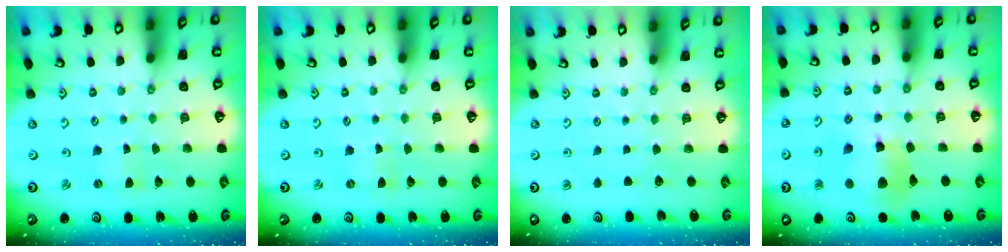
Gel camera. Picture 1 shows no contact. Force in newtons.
{"total": 0.0}
{"total": 0.0}
{"total": 12.1, "press": 12.0, "slide": 1.5}